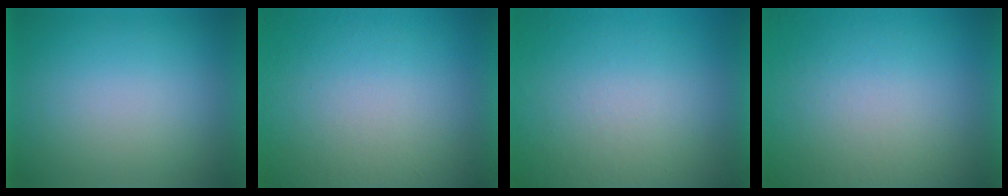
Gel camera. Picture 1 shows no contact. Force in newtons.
{"total": 5.5}
{"total": 8.3}
{"total": 1.2}